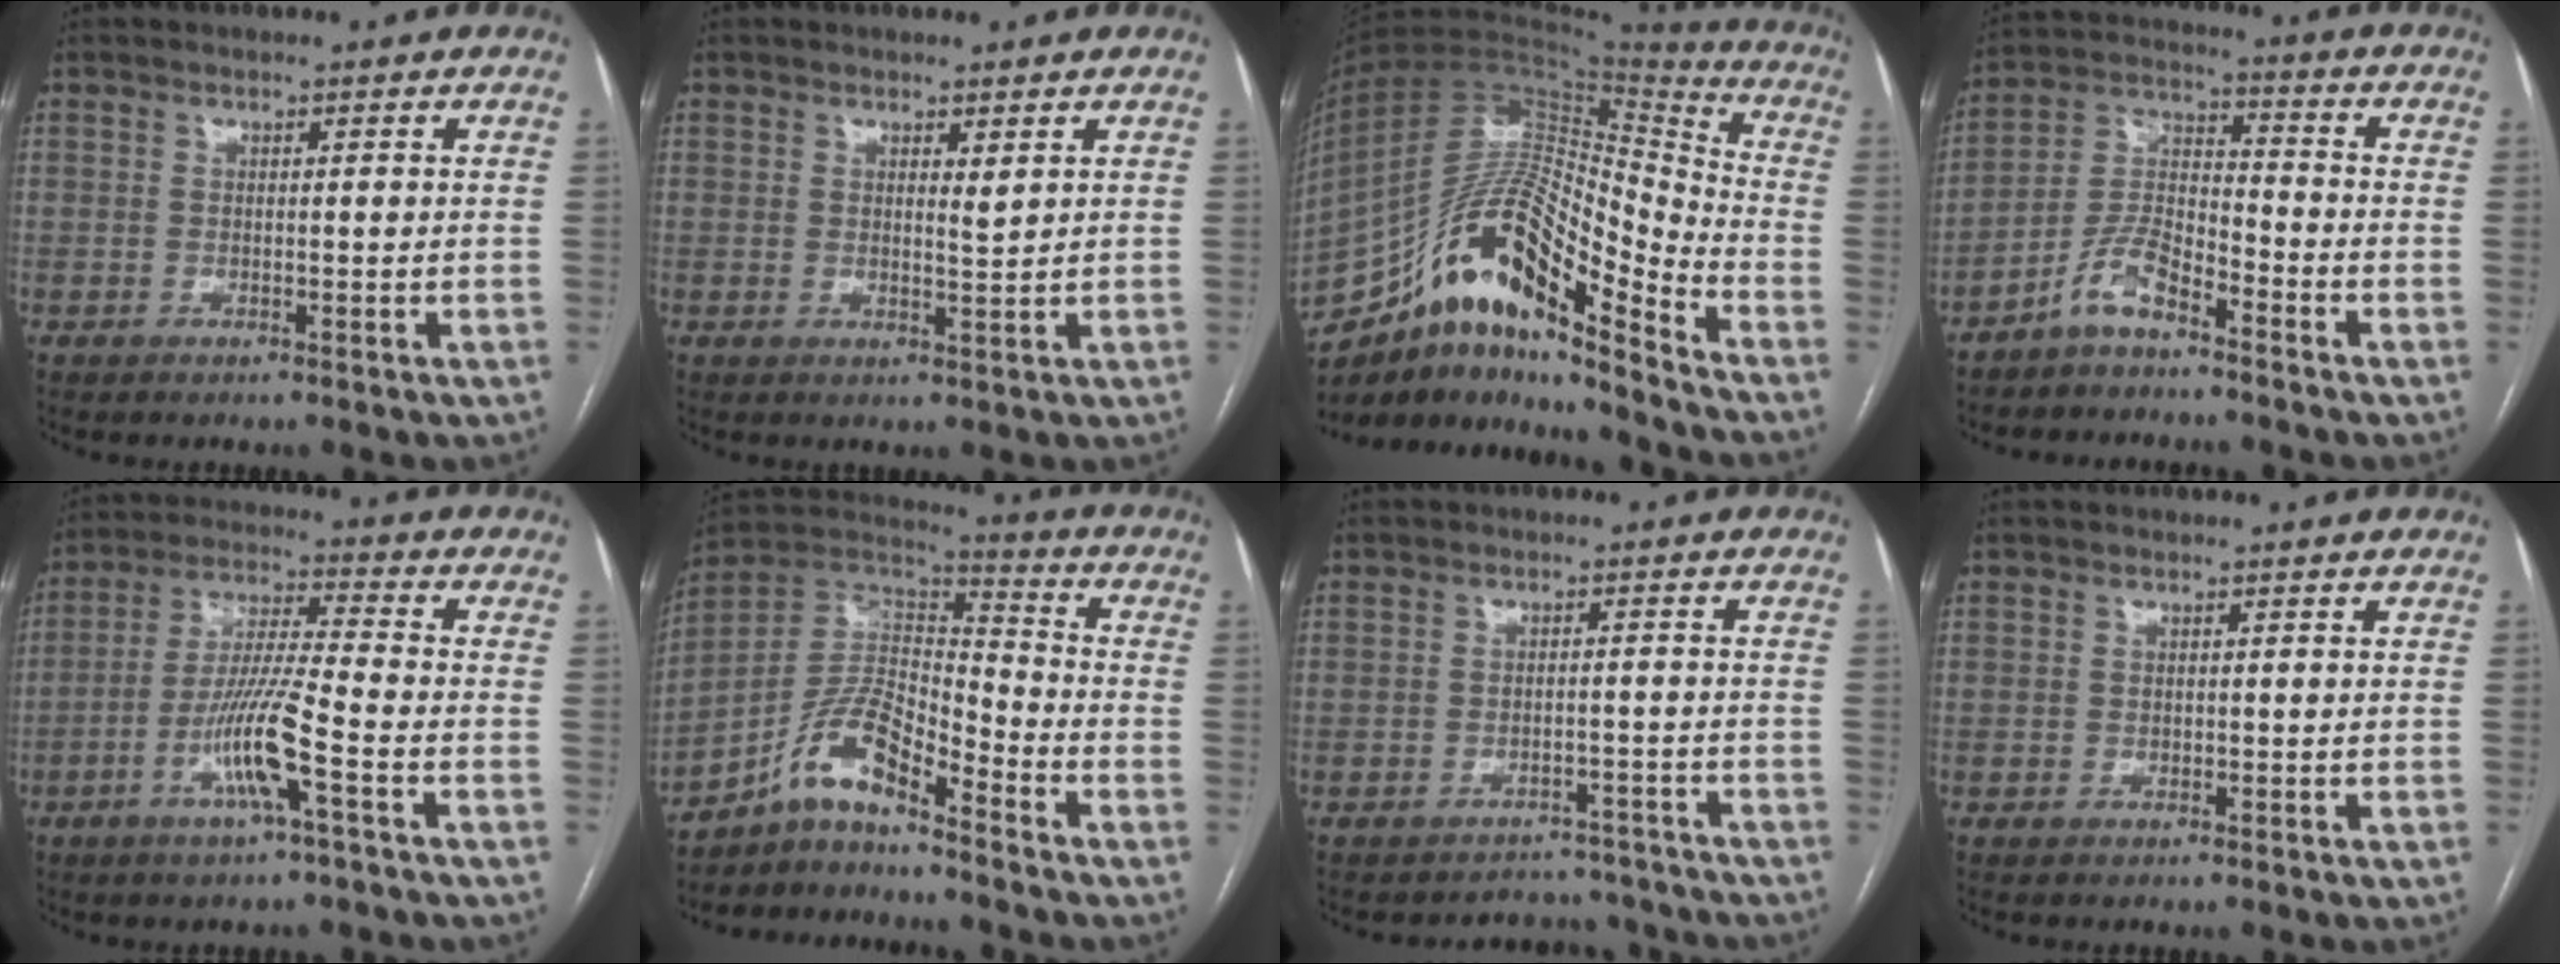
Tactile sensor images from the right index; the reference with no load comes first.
{"total": 1.4, "force": [0.8, 0.2, 1.2], "torque": [-0.023, -0.009, 0.016]}
{"total": 18.7, "force": [-12.0, 3.9, 13.9], "torque": [-0.258, 0.031, -0.205]}
{"total": 7.0, "force": [-5.1, 2.1, 4.2], "torque": [-0.098, 0.006, -0.104]}
{"total": 10.1, "force": [-4.2, 0.0, 9.2], "torque": [-0.182, -0.001, -0.084]}
{"total": 9.8, "force": [-7.3, 2.3, 6.2], "torque": [-0.130, 0.032, -0.137]}
{"total": 7.5, "force": [-7.1, 2.3, -0.8], "torque": [0.020, 0.023, -0.080]}
{"total": 0.0}